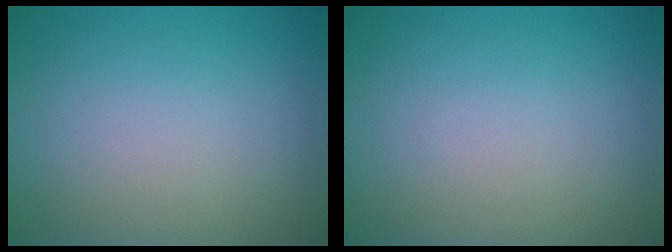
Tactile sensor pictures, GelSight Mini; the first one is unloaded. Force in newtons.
{"total": 0.0}